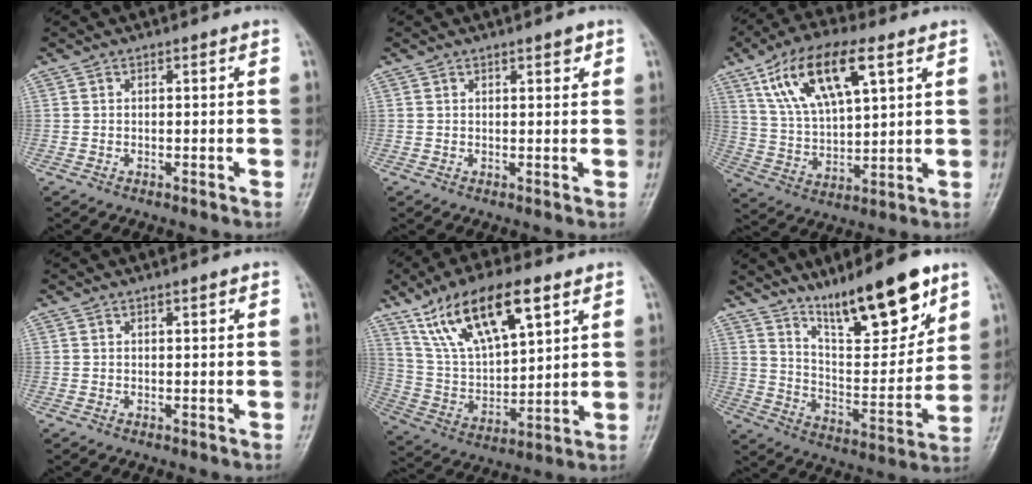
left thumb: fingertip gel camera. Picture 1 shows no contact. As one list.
[{"total": 1.8, "force": [1.2, 0.6, 1.2], "torque": [-0.012, -0.005, 0.015]}, {"total": 16.4, "force": [7.7, 6.7, 12.8], "torque": [-0.221, -0.012, 0.145]}, {"total": 0.7, "force": [0.5, 0.2, 0.5], "torque": [-0.007, -0.001, 0.007]}, {"total": 18.5, "force": [10.3, 7.3, 13.6], "torque": [-0.222, -0.026, 0.199]}, {"total": 17.8, "force": [12.2, 4.9, 12.1], "torque": [-0.155, -0.074, 0.211]}]